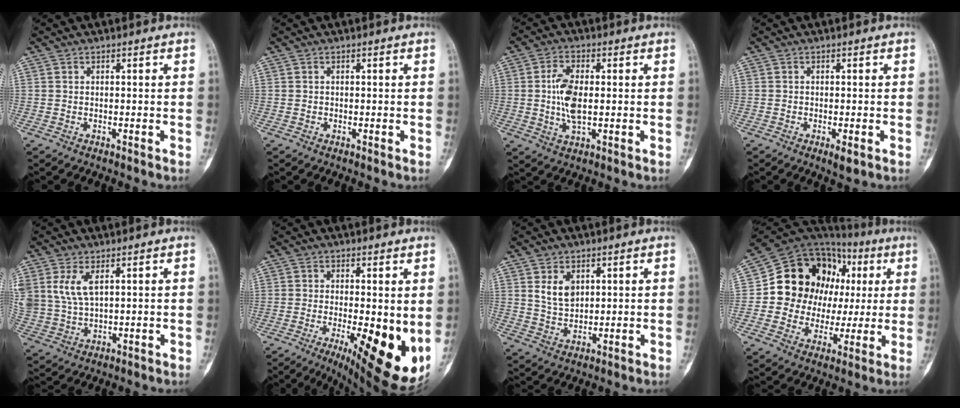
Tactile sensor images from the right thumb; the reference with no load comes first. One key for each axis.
{"total": 0.0}
{"total": 7.3, "fx": 0.2, "fy": 3.6, "fz": 6.3, "tx": -0.125, "ty": 0.001, "tz": 0.003}
{"total": 1.8, "fx": -0.8, "fy": 0.7, "fz": 1.5, "tx": -0.025, "ty": -0.003, "tz": -0.013}
{"total": 7.2, "fx": 2.9, "fy": 3.8, "fz": 5.4, "tx": -0.118, "ty": -0.005, "tz": 0.069}
{"total": 15.0, "fx": -3.0, "fy": 4.7, "fz": 13.9, "tx": -0.171, "ty": -0.025, "tz": -0.027}
{"total": 5.3, "fx": 2.1, "fy": 3.5, "fz": 3.4, "tx": -0.047, "ty": -0.015, "tz": 0.046}
{"total": 20.8, "fx": 3.0, "fy": 17.1, "fz": 11.5, "tx": -0.117, "ty": 0.044, "tz": 0.059}